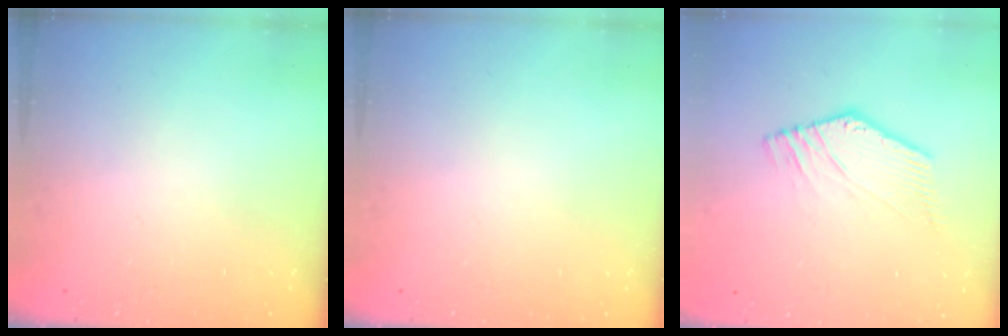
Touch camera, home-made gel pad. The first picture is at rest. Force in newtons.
{"total": 0.0}
{"total": 1.0, "press": 0.4, "slide": 0.9}